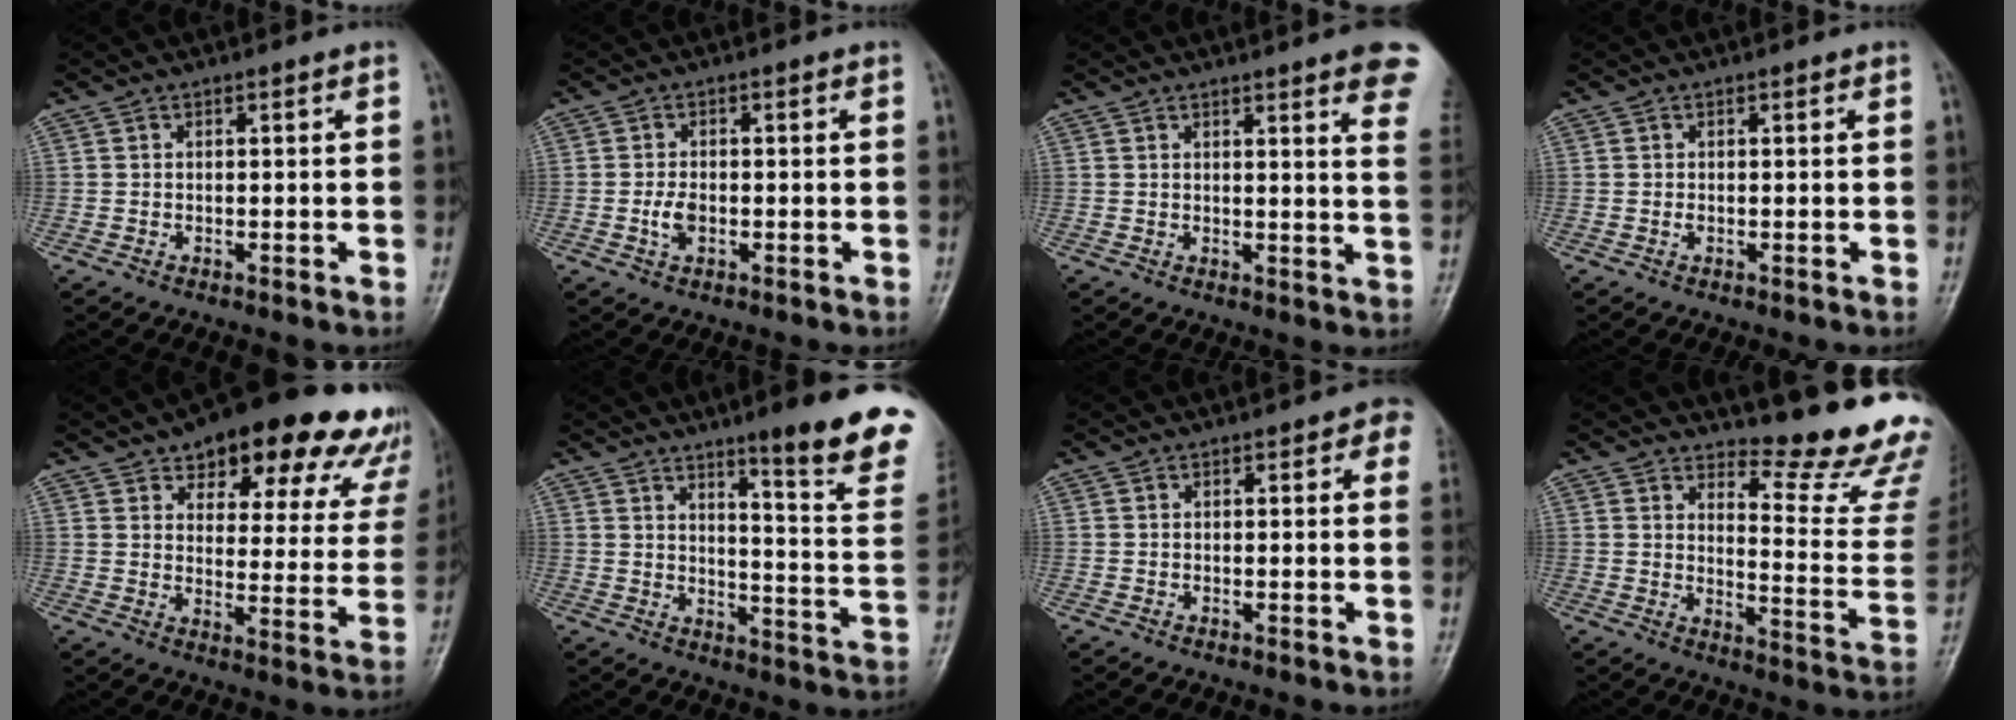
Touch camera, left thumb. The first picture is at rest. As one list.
[{"total": 2.8, "force": [-0.6, 1.6, 2.2], "torque": [-0.042, 0.001, -0.014]}, {"total": 11.6, "force": [7.7, 1.5, 8.5], "torque": [-0.080, -0.026, 0.071]}, {"total": 0.7, "force": [0.1, 0.4, 0.6], "torque": [-0.007, 0.001, 0.001]}, {"total": 24.7, "force": [17.7, 9.7, 14.2], "torque": [-0.142, -0.052, 0.214]}, {"total": 17.9, "force": [11.9, 1.9, 13.2], "torque": [-0.139, -0.077, 0.159]}, {"total": 3.4, "force": [1.5, 1.6, 2.5], "torque": [-0.003, 0.000, 0.007]}, {"total": 16.1, "force": [14.6, 2.3, 6.4], "torque": [-0.052, -0.174, 0.175]}]